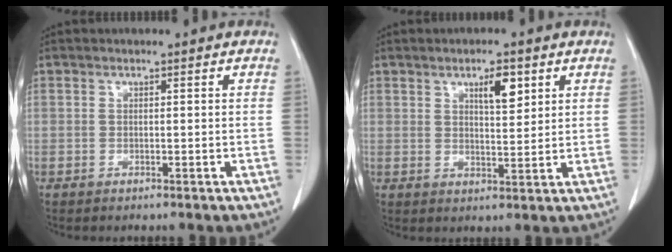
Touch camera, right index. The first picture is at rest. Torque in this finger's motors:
{"motor_torque": [0.31, 0.45, 0.21, 0.03]}